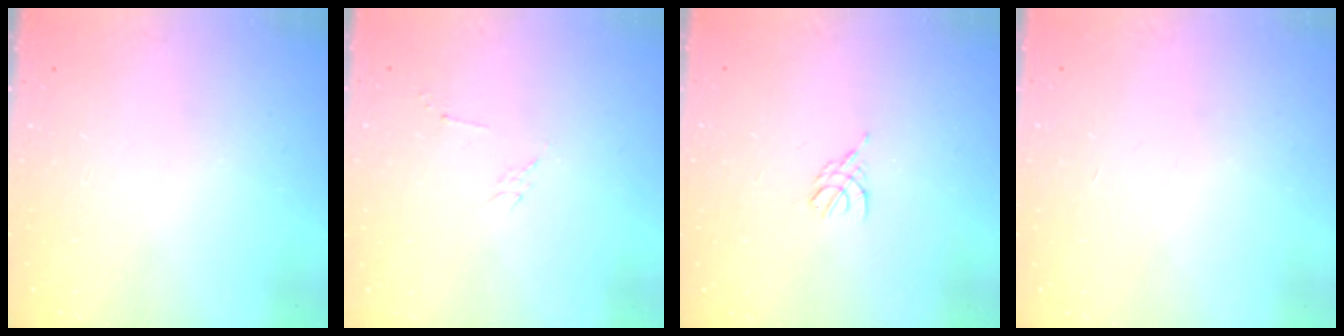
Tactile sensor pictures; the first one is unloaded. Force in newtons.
{"total": 2.3, "press": 2.3, "slide": 0.4}
{"total": 3.4, "press": 3.3, "slide": 0.5}
{"total": 0.9, "press": 0.8, "slide": 0.2}